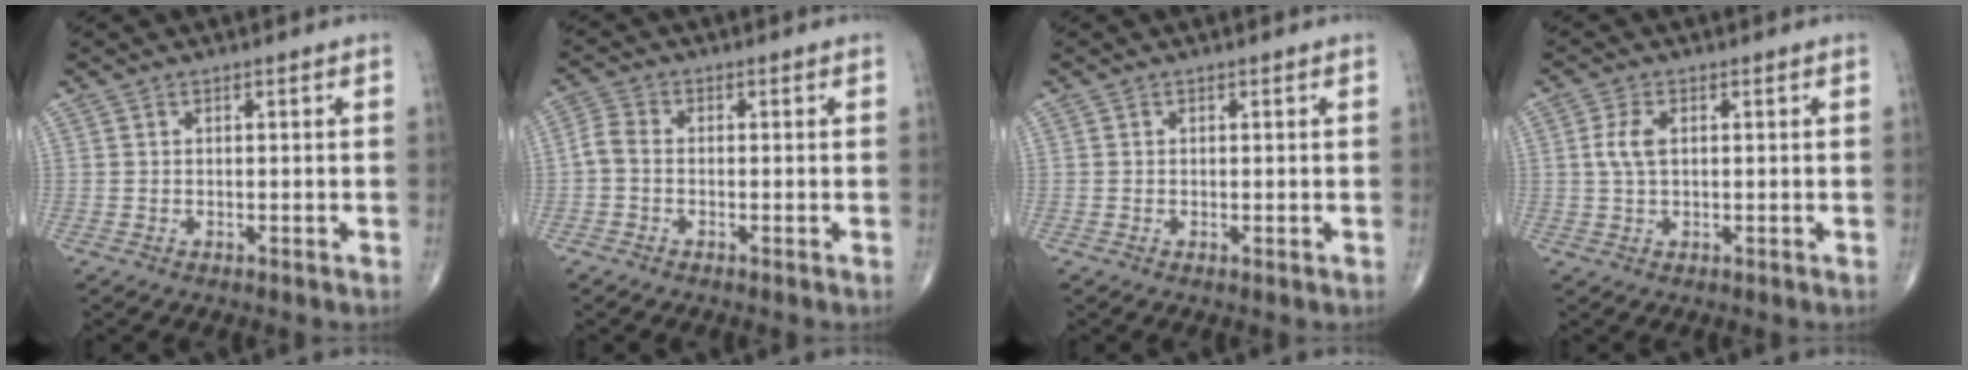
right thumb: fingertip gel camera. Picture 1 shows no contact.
{"total": 3.0, "force": [-0.8, 2.0, 2.2], "torque": [-0.049, 0.009, -0.027]}
{"total": 0.0}
{"total": 3.7, "force": [0.6, 1.9, 3.1], "torque": [-0.076, 0.005, 0.011]}